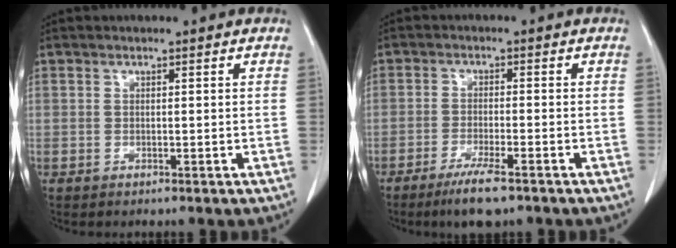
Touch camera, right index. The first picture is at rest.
{"total": 5.9, "force": [-4.2, 0.6, 4.2], "torque": [-0.076, -0.013, -0.068]}